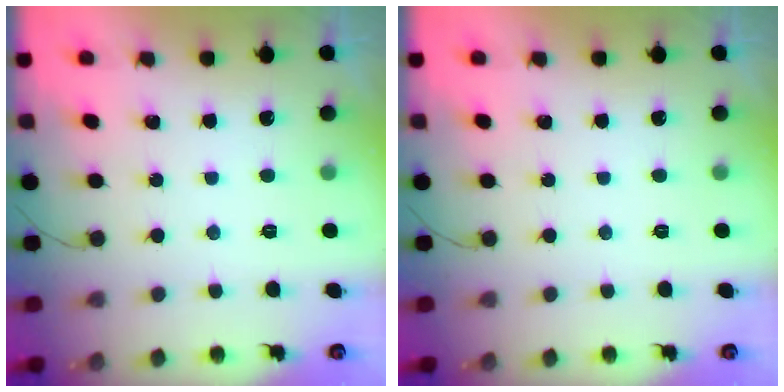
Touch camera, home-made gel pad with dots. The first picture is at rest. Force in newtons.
{"total": 0.0}